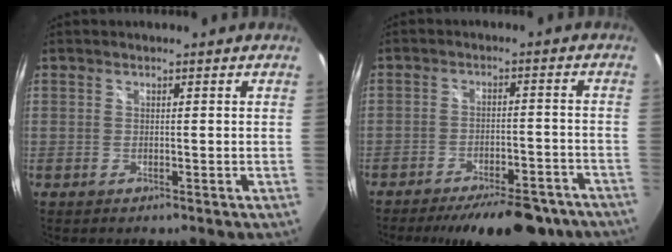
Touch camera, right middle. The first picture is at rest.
{"total": 17.0, "force": [-14.0, 5.6, 8.0], "torque": [-0.142, -0.007, -0.176]}